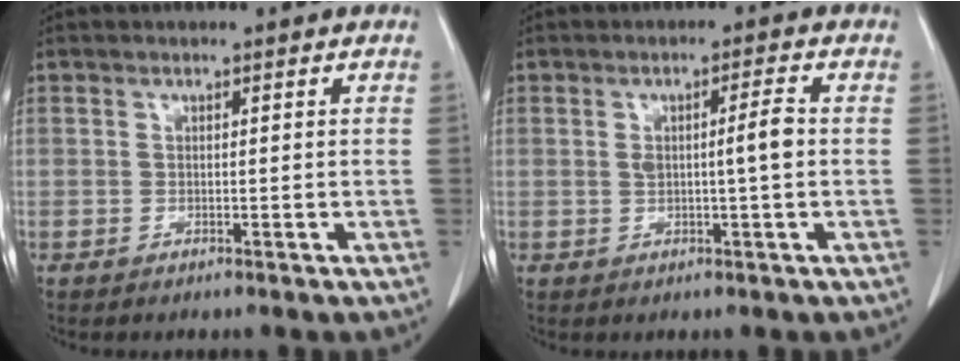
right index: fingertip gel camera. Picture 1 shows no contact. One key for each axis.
{"total": 3.8, "fx": 0.0, "fy": 0.1, "fz": 3.8, "tx": -0.066, "ty": 0.005, "tz": 0.003}